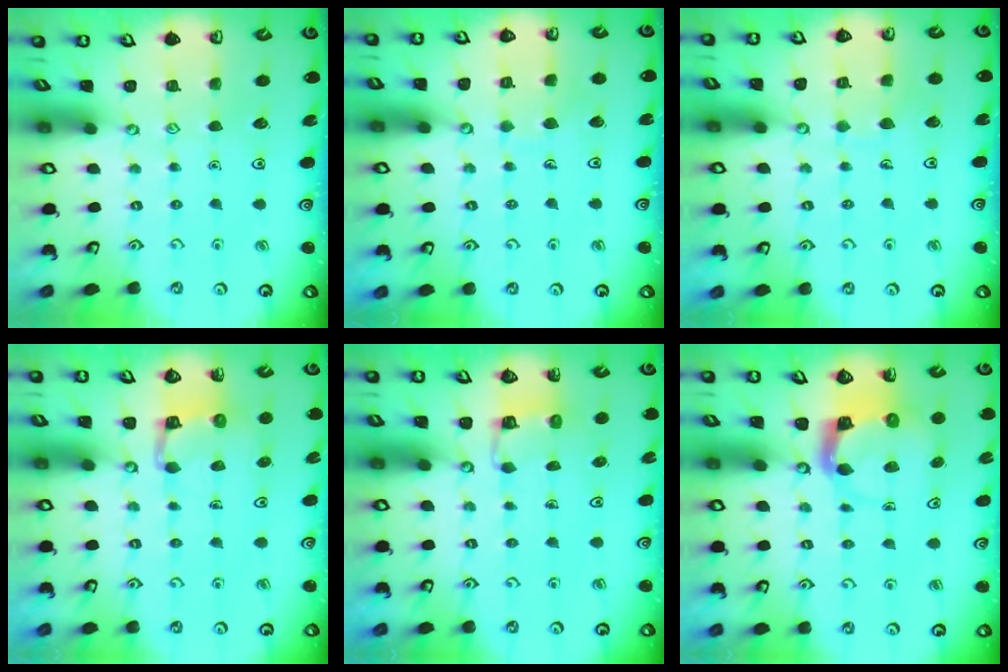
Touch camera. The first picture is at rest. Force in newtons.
{"total": 4.8, "press": 4.8, "slide": 0.4}
{"total": 4.7, "press": 4.7, "slide": 0.3}
{"total": 3.8, "press": 3.8, "slide": 0.3}
{"total": 3.3, "press": 3.3, "slide": 0.3}
{"total": 3.8, "press": 3.7, "slide": 0.7}